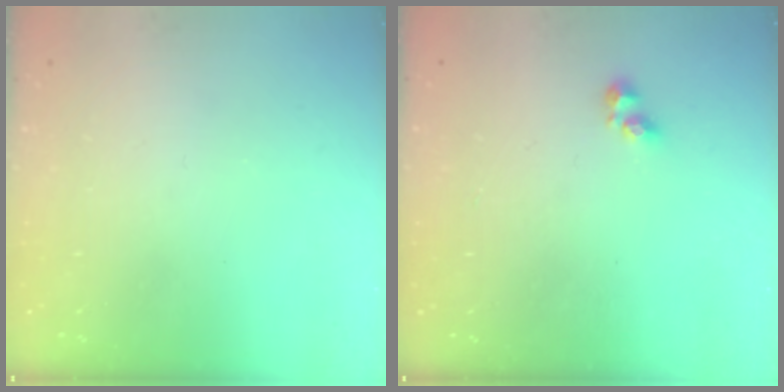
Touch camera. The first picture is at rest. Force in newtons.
{"total": 2.4, "press": 2.3, "slide": 0.4}